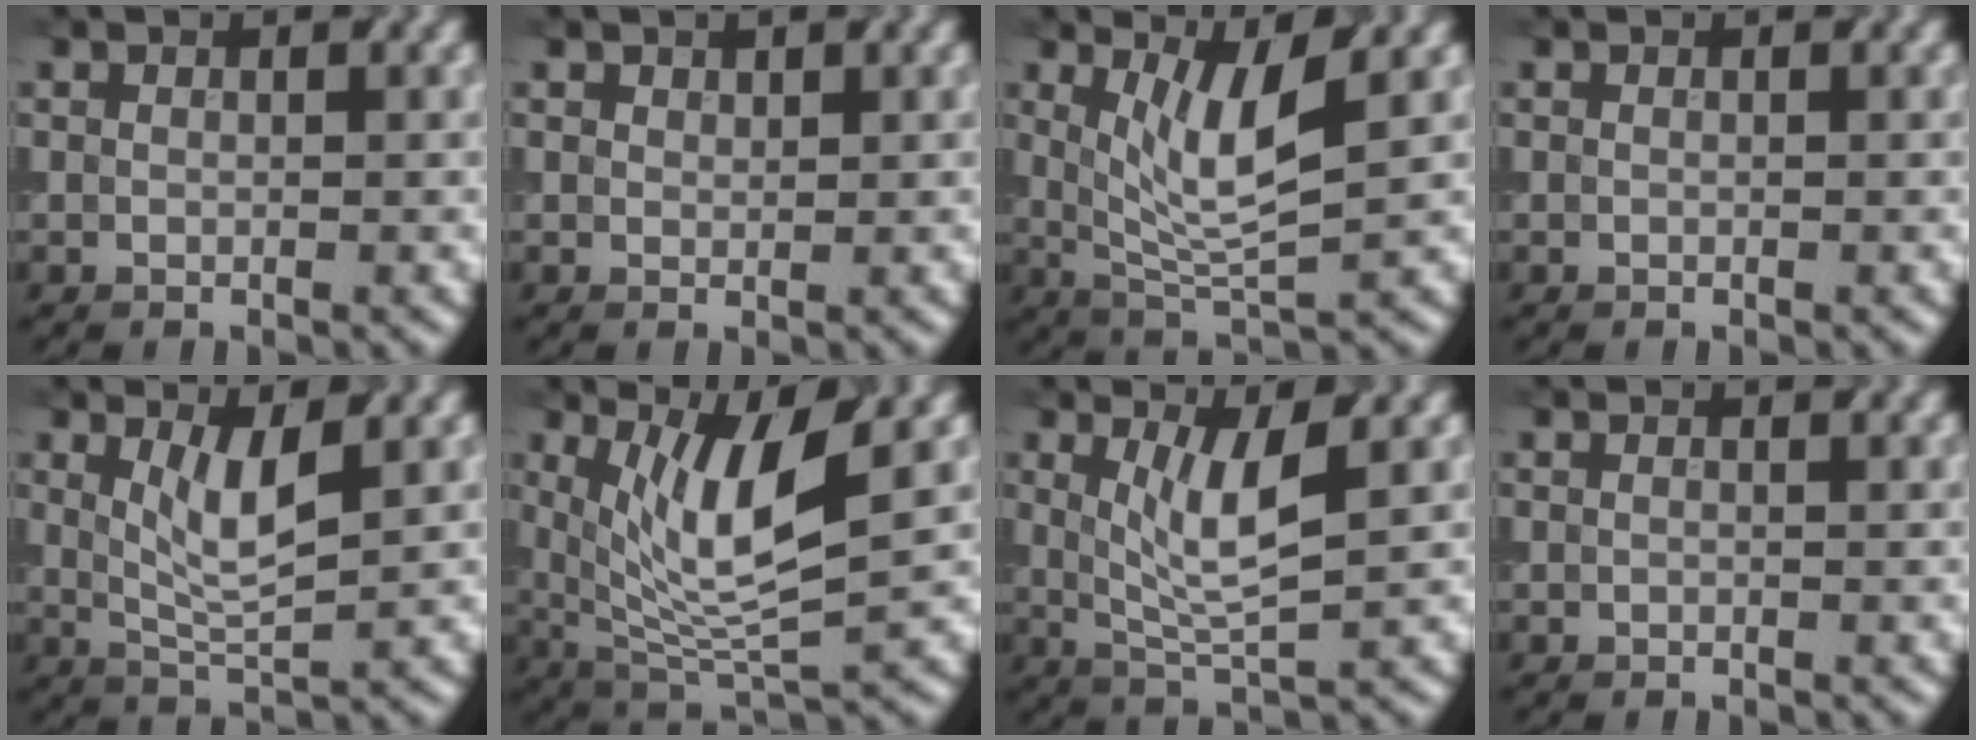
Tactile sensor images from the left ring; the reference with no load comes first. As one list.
[{"total": 0.9, "force": [0.8, 0.4, 0.3], "torque": [-0.007, 0.001, 0.013]}, {"total": 4.9, "force": [1.3, 1.0, 4.6], "torque": [-0.092, -0.005, 0.039]}, {"total": 0.0}, {"total": 3.3, "force": [1.0, 0.7, 3.1], "torque": [-0.070, 0.000, 0.028]}, {"total": 7.0, "force": [1.8, 1.7, 6.6], "torque": [-0.129, -0.009, 0.047]}, {"total": 4.2, "force": [0.8, 0.8, 4.0], "torque": [-0.083, -0.002, 0.027]}, {"total": 0.0}]